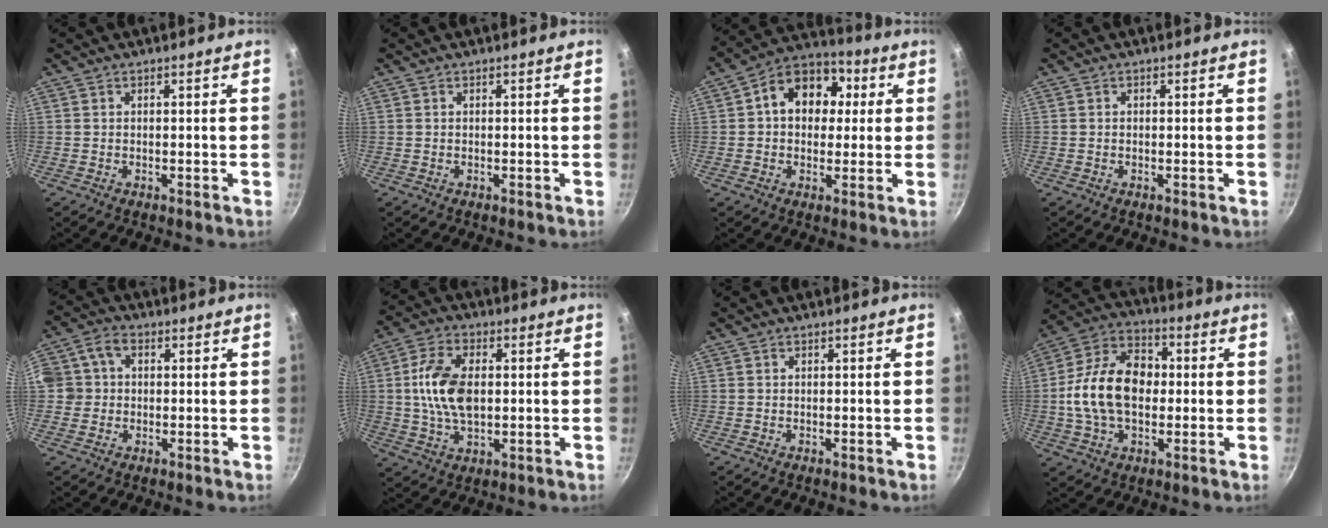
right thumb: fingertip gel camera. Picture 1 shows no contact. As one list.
[{"total": 0.0}, {"total": 13.1, "force": [2.3, 10.0, 8.1], "torque": [-0.083, 0.024, 0.018]}, {"total": 0.0}, {"total": 5.5, "force": [0.1, 4.9, 2.6], "torque": [-0.028, 0.009, -0.012]}, {"total": 11.5, "force": [0.8, 6.8, 9.3], "torque": [-0.165, 0.011, 0.012]}, {"total": 0.0}, {"total": 17.0, "force": [-0.2, 11.5, 12.6], "torque": [-0.192, 0.031, -0.018]}]